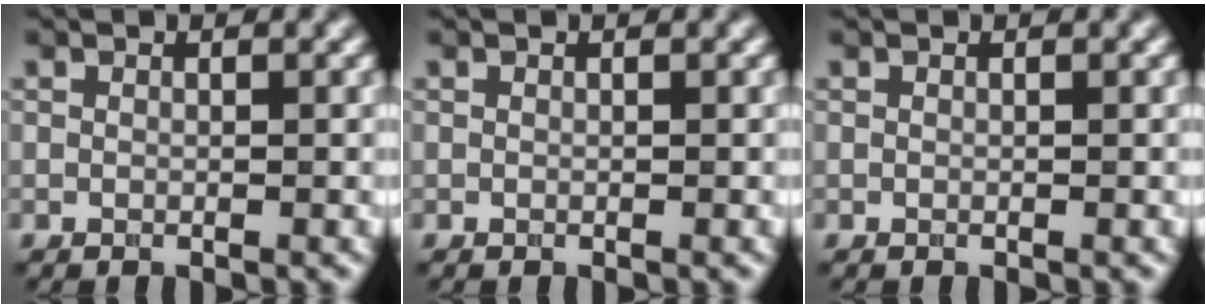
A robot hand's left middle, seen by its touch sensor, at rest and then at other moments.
{"total": 0.0}
{"total": 0.0}